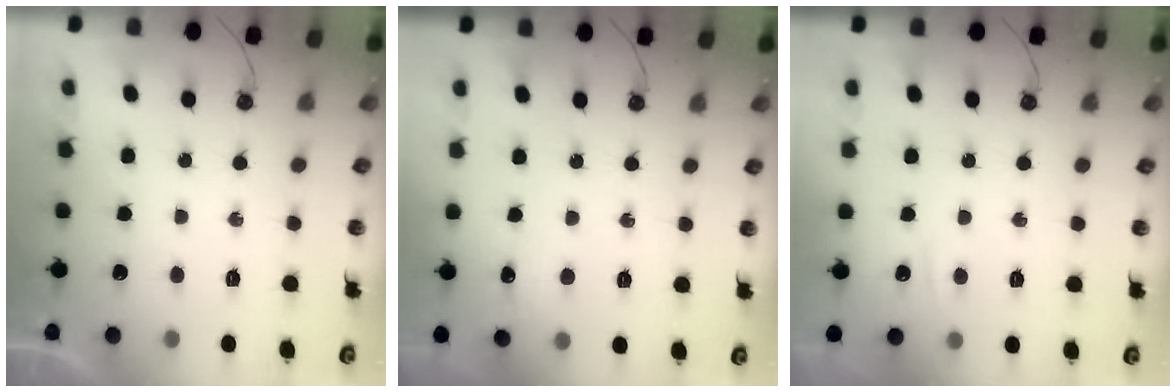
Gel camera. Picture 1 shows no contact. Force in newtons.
{"total": 5.2, "press": 5.1, "slide": 0.7}
{"total": 2.8, "press": 2.8, "slide": 0.5}